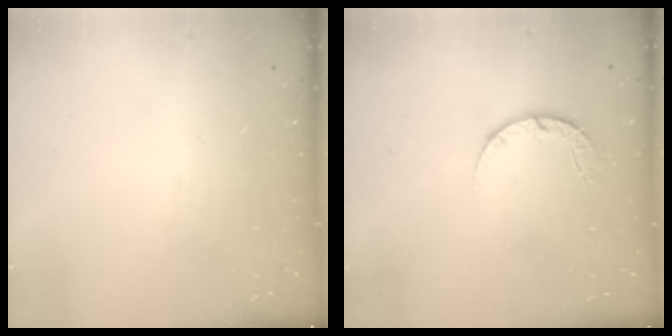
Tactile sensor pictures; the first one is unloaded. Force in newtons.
{"total": 4.6, "press": 4.5, "slide": 0.7}